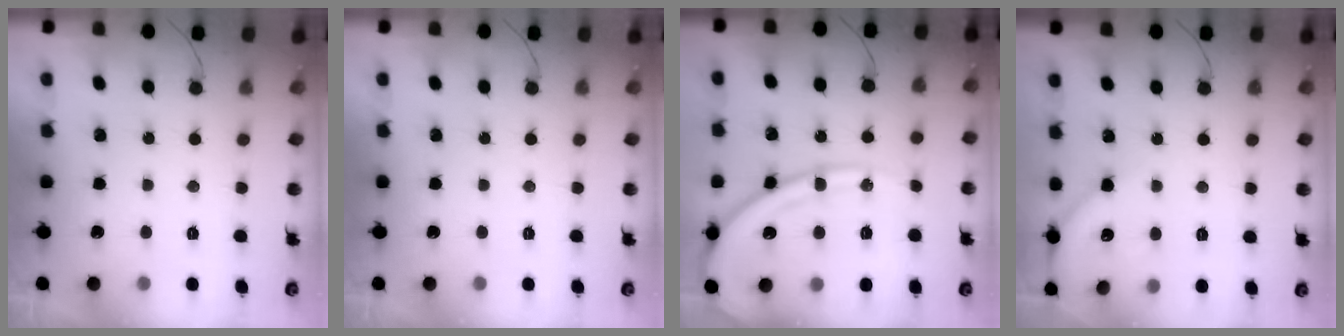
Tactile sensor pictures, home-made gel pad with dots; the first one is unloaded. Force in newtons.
{"total": 0.0}
{"total": 16.6, "press": 16.5, "slide": 1.9}
{"total": 5.1, "press": 5.1, "slide": 0.8}